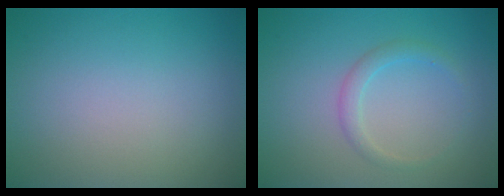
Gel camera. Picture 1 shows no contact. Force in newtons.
{"total": 1.6, "press": 1.6, "slide": 0.1}